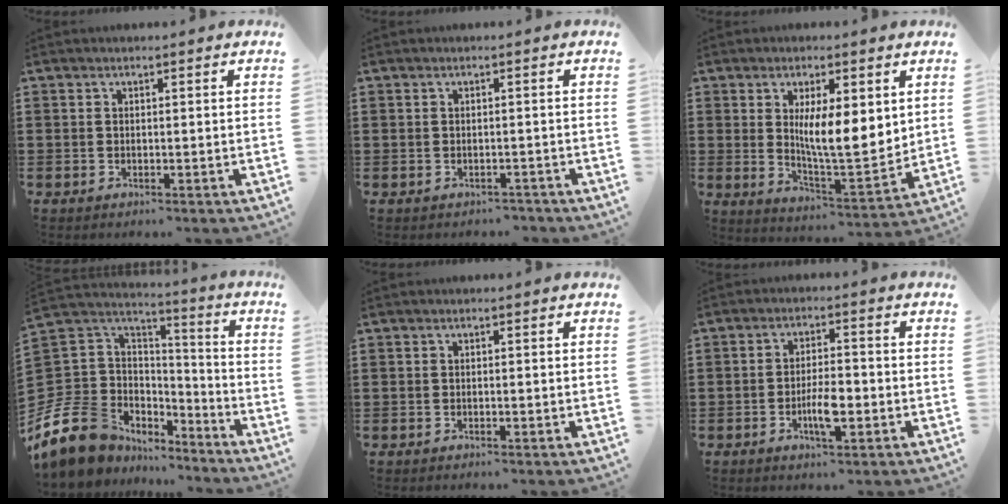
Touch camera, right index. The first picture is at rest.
{"total": 1.0, "force": [-0.8, 0.6, 0.0], "torque": [-0.003, 0.003, -0.017]}
{"total": 8.4, "force": [2.1, 2.6, 7.7], "torque": [-0.132, -0.013, 0.032]}
{"total": 12.7, "force": [-7.4, 9.6, 3.6], "torque": [-0.133, 0.012, -0.140]}
{"total": 0.0}
{"total": 5.1, "force": [-1.7, 1.6, 4.5], "torque": [-0.089, 0.003, -0.034]}